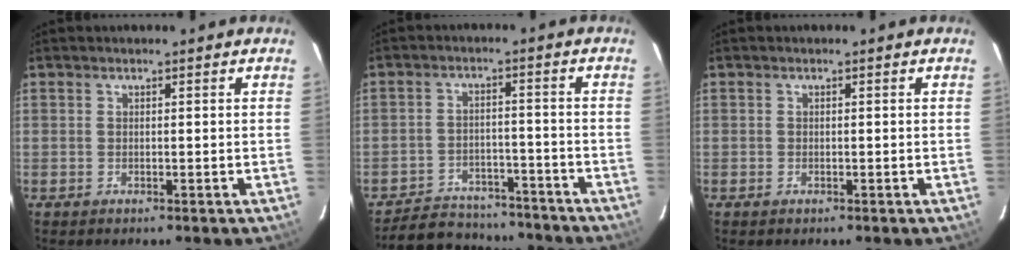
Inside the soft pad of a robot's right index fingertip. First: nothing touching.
{"total": 15.9, "force": [-14.0, 5.6, 4.9], "torque": [-0.118, 0.017, -0.188]}
{"total": 0.5, "force": [-0.3, 0.4, 0.1], "torque": [-0.003, -0.001, -0.007]}